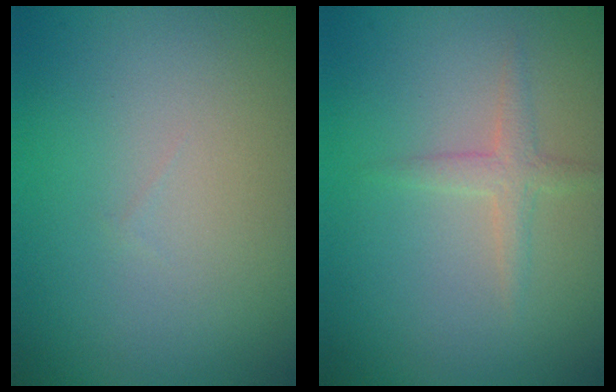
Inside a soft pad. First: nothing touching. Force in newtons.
{"total": 1.6, "press": 1.6, "slide": 0.1}